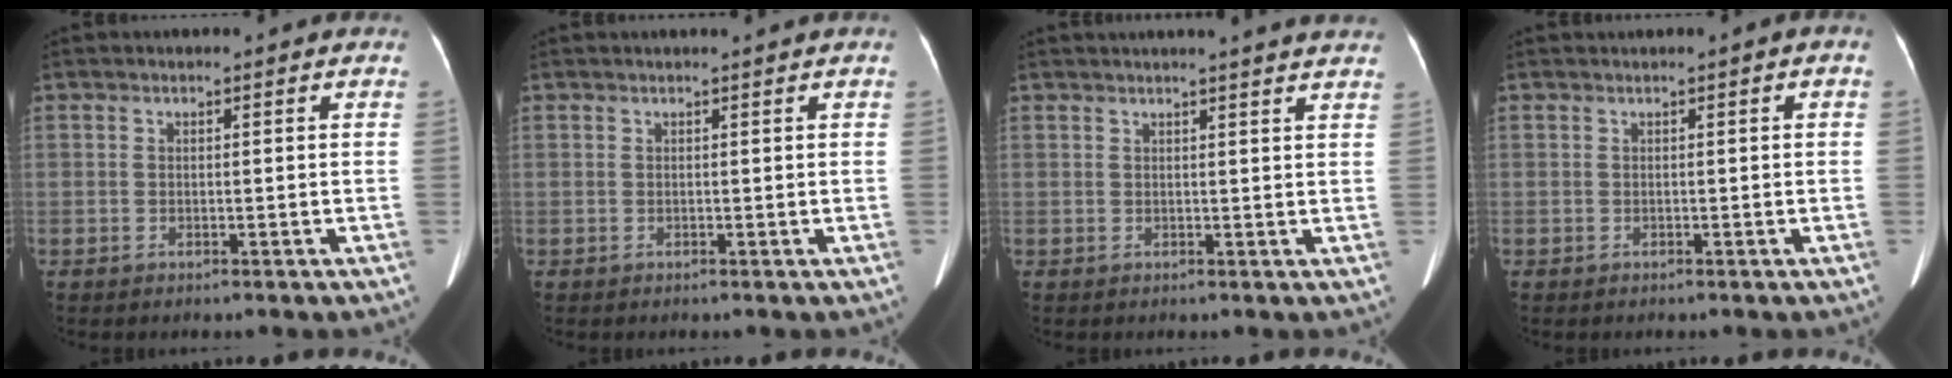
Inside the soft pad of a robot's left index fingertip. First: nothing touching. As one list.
[{"total": 1.1, "force": [0.9, -0.3, 0.5], "torque": [-0.008, 0.007, 0.020]}, {"total": 9.9, "force": [9.0, -0.1, 4.0], "torque": [-0.055, 0.014, 0.089]}, {"total": 0.5, "force": [-0.1, 0.4, 0.3], "torque": [0.002, 0.011, -0.004]}]